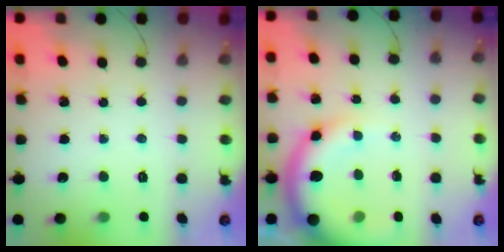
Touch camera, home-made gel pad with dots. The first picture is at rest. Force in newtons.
{"total": 14.5, "press": 14.3, "slide": 2.8}